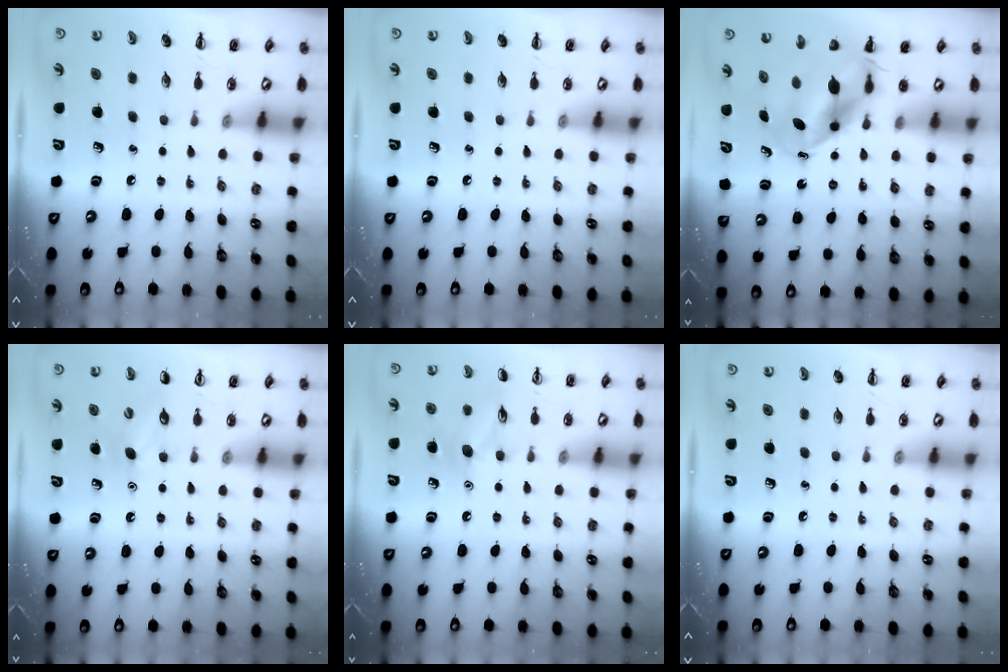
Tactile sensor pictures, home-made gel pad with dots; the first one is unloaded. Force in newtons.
{"total": 0.0}
{"total": 6.5, "press": 6.4, "slide": 1.5}
{"total": 5.4, "press": 5.2, "slide": 1.4}
{"total": 9.1, "press": 9.1, "slide": 0.6}
{"total": 0.0}